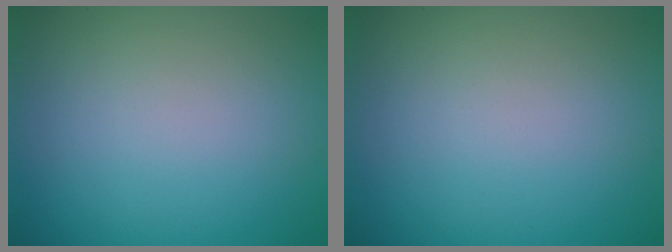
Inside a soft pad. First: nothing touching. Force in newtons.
{"total": 0.0}